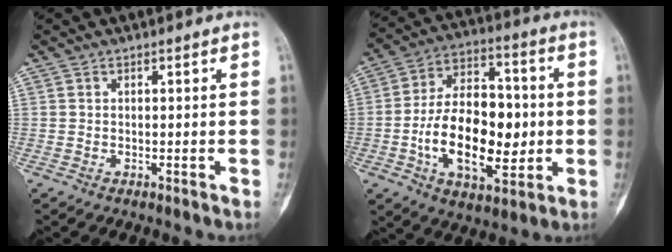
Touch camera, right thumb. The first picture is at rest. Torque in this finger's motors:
{"motor_torque": [2.39, 2.62, 1.35, -1.00, 0.14]}